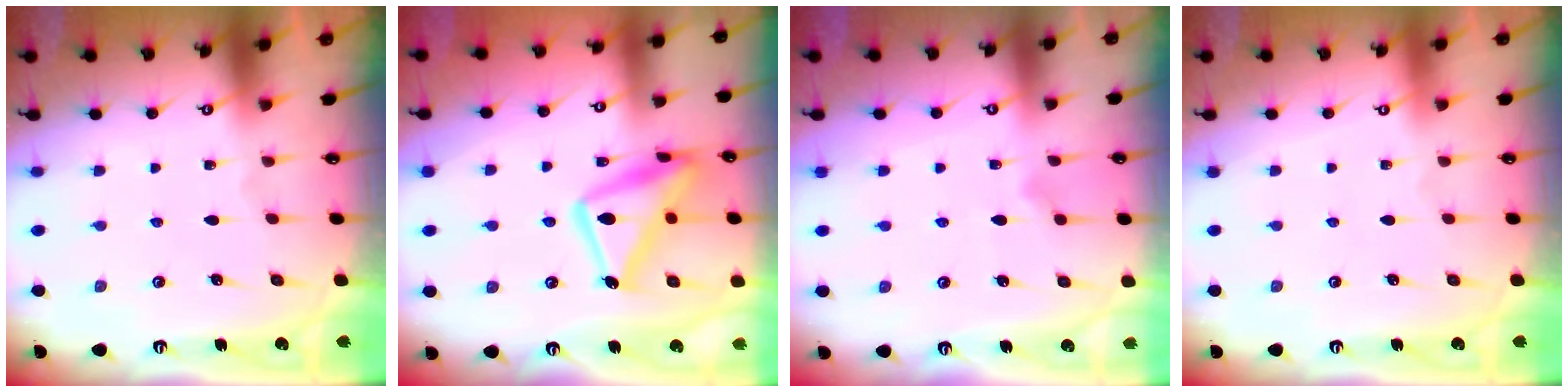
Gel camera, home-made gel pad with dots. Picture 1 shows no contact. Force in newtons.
{"total": 16.9, "press": 16.8, "slide": 1.2}
{"total": 8.1, "press": 8.1, "slide": 0.4}
{"total": 4.0, "press": 4.0, "slide": 0.1}